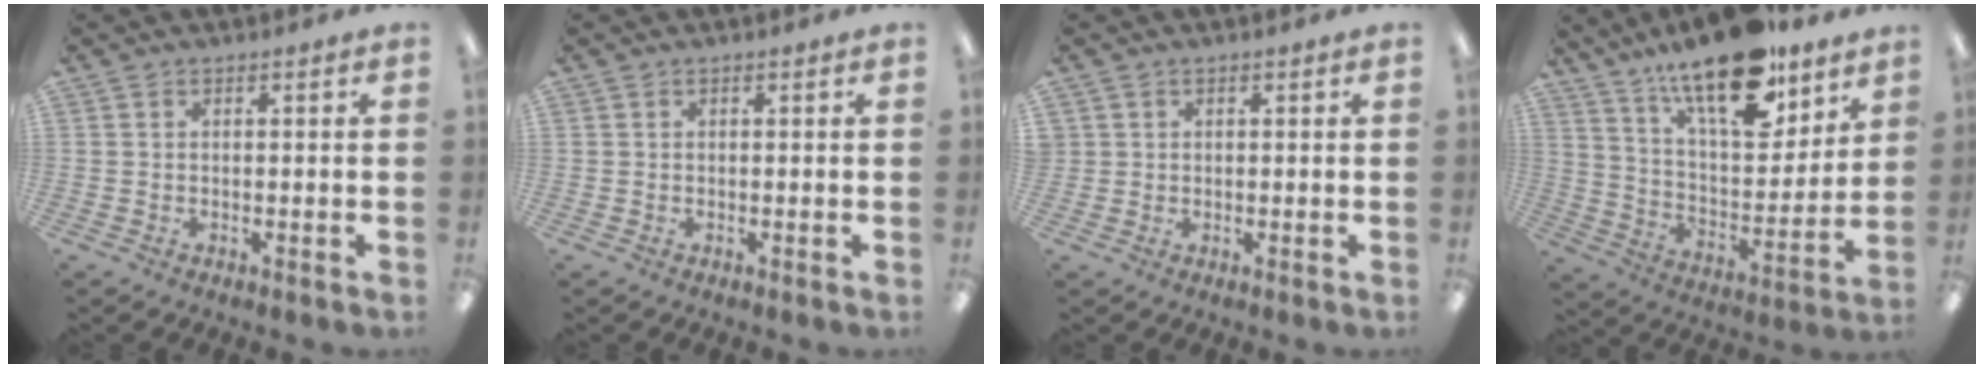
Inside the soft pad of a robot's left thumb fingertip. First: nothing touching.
{"total": 0.0}
{"total": 1.3, "force": [0.5, 1.2, -0.1], "torque": [0.000, 0.002, 0.008]}
{"total": 20.5, "force": [15.1, 7.3, 11.8], "torque": [-0.192, -0.100, 0.258]}